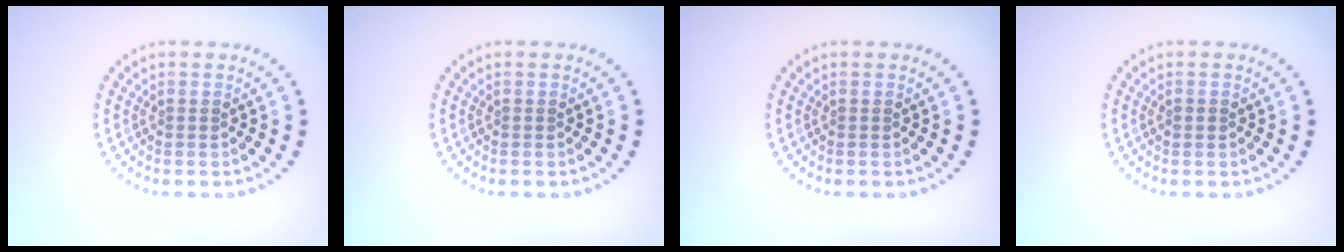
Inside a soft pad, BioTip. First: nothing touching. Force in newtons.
{"total": 0.0}
{"total": 0.0}
{"total": 0.7, "press": 0.7, "slide": 0.0}